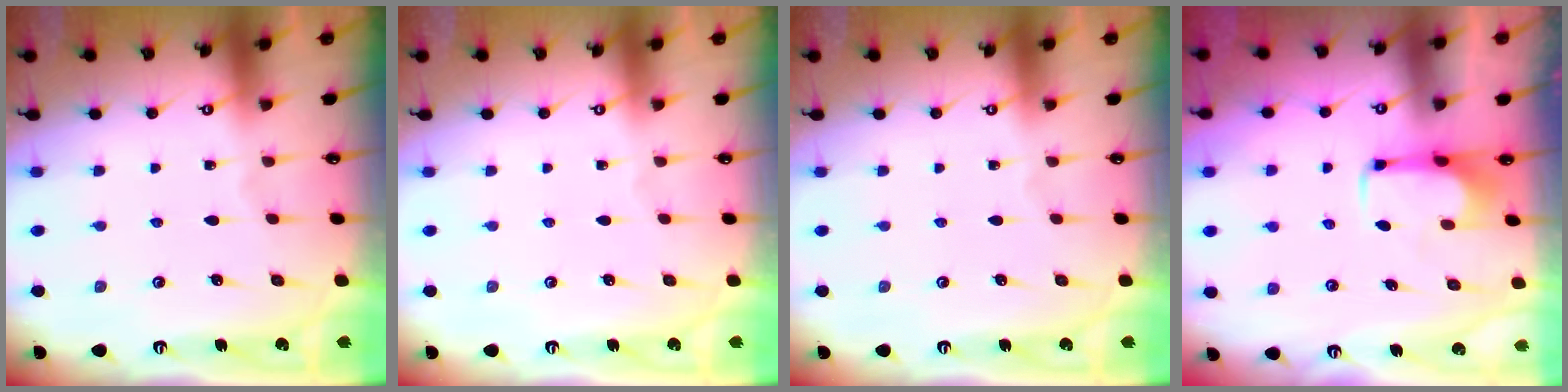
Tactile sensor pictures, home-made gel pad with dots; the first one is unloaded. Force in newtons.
{"total": 0.0}
{"total": 0.0}
{"total": 1.9, "press": 1.8, "slide": 0.6}